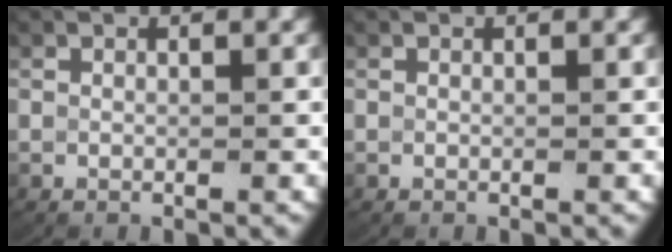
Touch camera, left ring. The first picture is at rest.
{"total": 0.0}